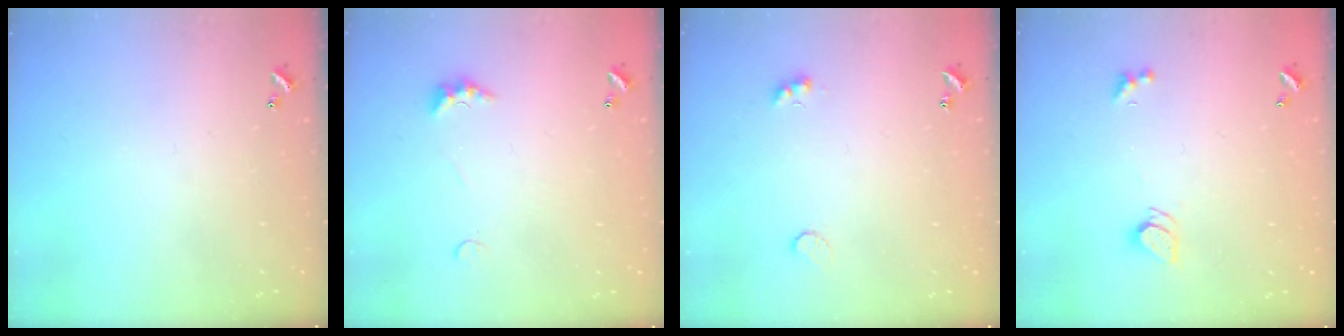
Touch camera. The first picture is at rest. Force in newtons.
{"total": 2.2, "press": 2.1, "slide": 0.7}
{"total": 4.5, "press": 4.4, "slide": 0.8}
{"total": 2.2, "press": 2.2, "slide": 0.3}